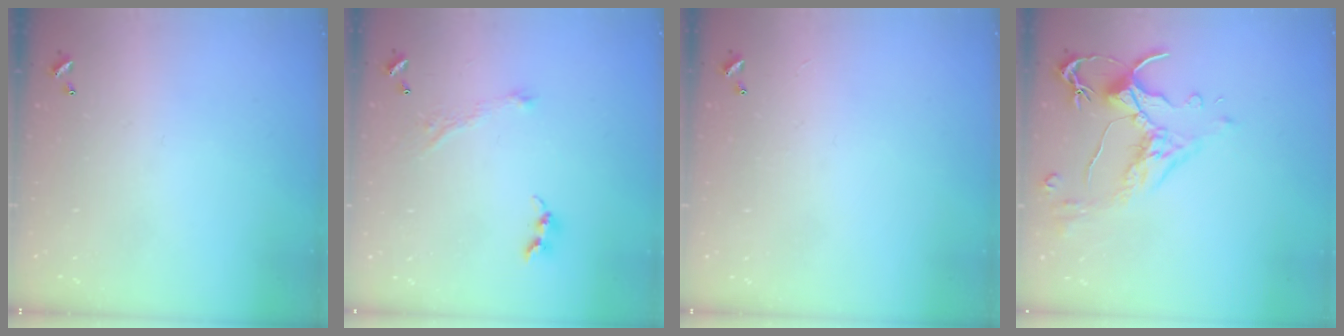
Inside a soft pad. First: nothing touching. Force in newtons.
{"total": 2.9, "press": 2.8, "slide": 0.4}
{"total": 1.0, "press": 0.9, "slide": 0.5}
{"total": 2.5, "press": 2.1, "slide": 1.3}